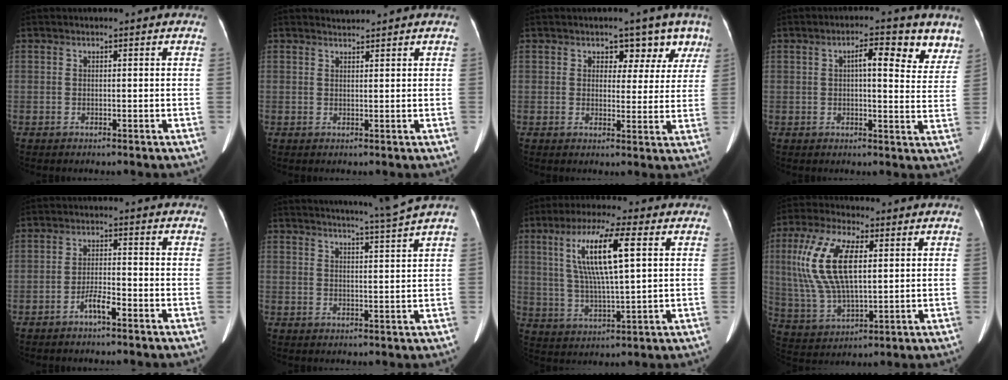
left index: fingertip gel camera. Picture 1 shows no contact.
{"total": 1.2, "force": [1.1, -0.3, -0.4], "torque": [-0.003, 0.003, 0.023]}
{"total": 5.5, "force": [3.7, 3.7, 1.8], "torque": [-0.001, 0.004, 0.039]}
{"total": 8.0, "force": [4.4, 2.5, 6.1], "torque": [-0.063, 0.012, 0.053]}
{"total": 3.3, "force": [-2.3, 0.4, 2.3], "torque": [-0.044, 0.002, -0.044]}
{"total": 8.2, "force": [7.2, -2.7, 2.7], "torque": [-0.041, -0.027, 0.101]}
{"total": 12.1, "force": [3.6, 1.5, 11.4], "torque": [-0.227, 0.011, 0.067]}
{"total": 13.8, "force": [3.2, 5.3, 12.4], "torque": [-0.277, 0.015, 0.065]}